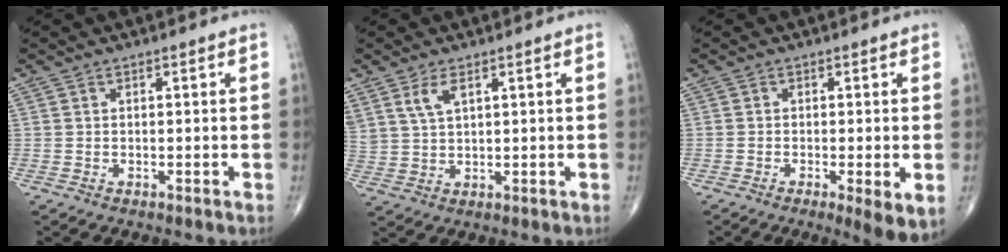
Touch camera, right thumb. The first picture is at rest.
{"total": 4.5, "force": [2.5, 2.0, 3.2], "torque": [-0.067, -0.008, 0.056]}
{"total": 5.5, "force": [-1.6, 1.2, 5.2], "torque": [-0.085, -0.017, -0.027]}